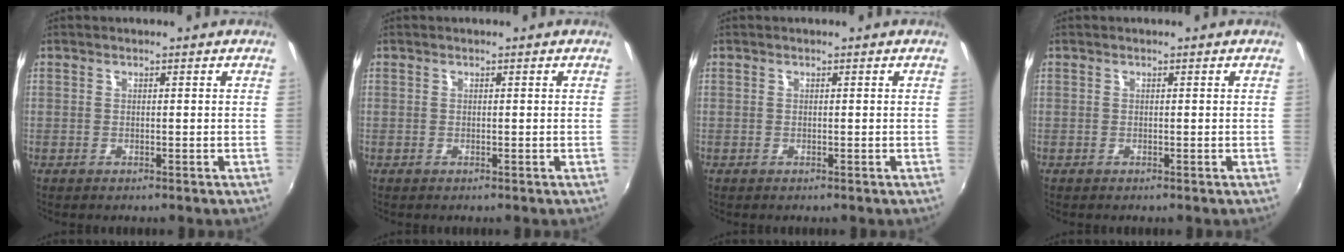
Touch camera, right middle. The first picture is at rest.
{"total": 0.0}
{"total": 0.0}
{"total": 0.0}